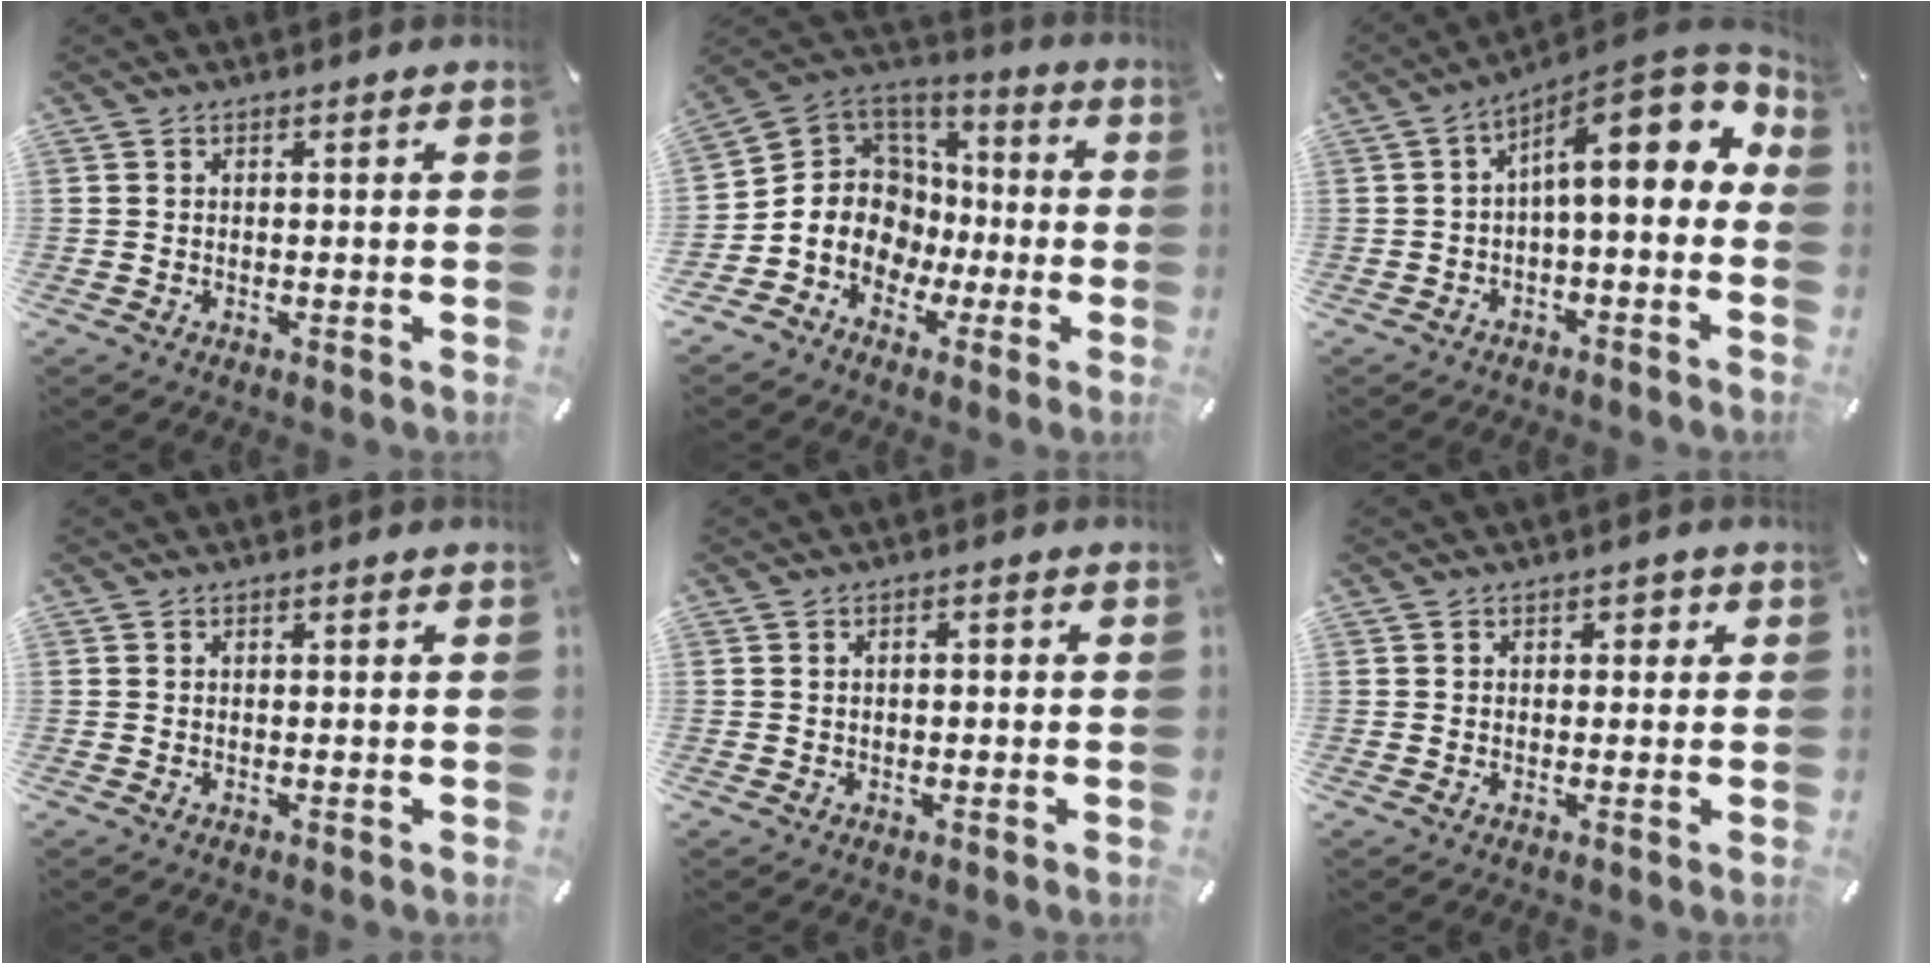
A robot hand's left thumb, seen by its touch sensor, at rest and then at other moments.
{"total": 12.2, "force": [-3.3, 11.3, 3.3], "torque": [-0.087, -0.008, -0.057]}
{"total": 13.7, "force": [4.6, 5.0, 11.9], "torque": [-0.169, -0.037, 0.071]}
{"total": 0.0}
{"total": 1.2, "force": [-0.2, 0.8, 0.9], "torque": [-0.018, 0.005, -0.007]}
{"total": 1.4, "force": [0.0, 1.2, 0.6], "torque": [-0.004, 0.006, -0.005]}